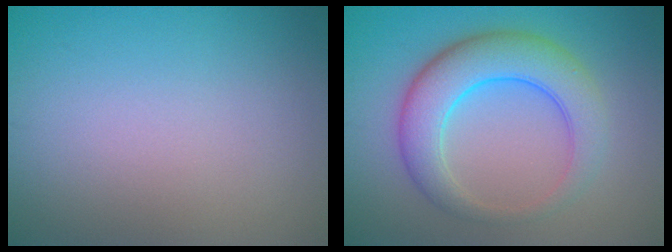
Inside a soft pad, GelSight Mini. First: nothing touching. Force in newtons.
{"total": 6.4, "press": 6.4, "slide": 0.1}